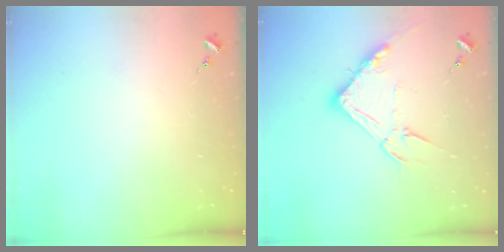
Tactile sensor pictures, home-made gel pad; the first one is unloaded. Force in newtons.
{"total": 14.8, "press": 14.8, "slide": 0.4}